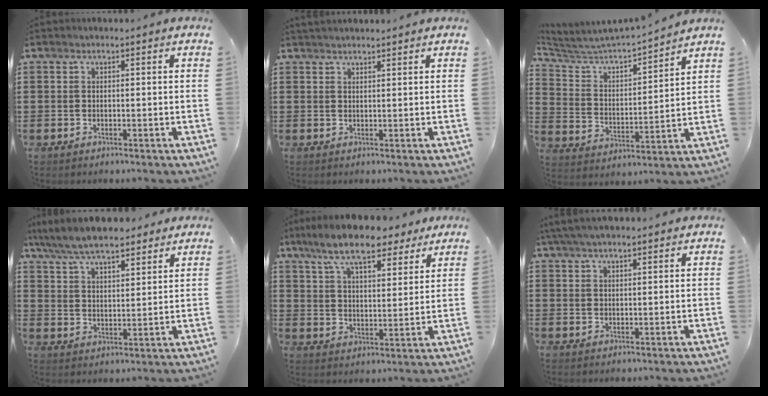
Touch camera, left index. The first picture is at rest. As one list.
[{"total": 1.3, "force": [1.3, 0.2, 0.2], "torque": [-0.006, 0.001, 0.025]}, {"total": 4.3, "force": [4.1, 0.6, 1.3], "torque": [-0.052, -0.035, 0.058]}, {"total": 8.2, "force": [7.4, 1.7, 3.0], "torque": [-0.085, -0.018, 0.136]}, {"total": 10.8, "force": [8.8, 2.6, 5.6], "torque": [-0.130, -0.020, 0.160]}, {"total": 4.0, "force": [3.5, 0.6, 1.9], "torque": [-0.046, 0.000, 0.064]}]